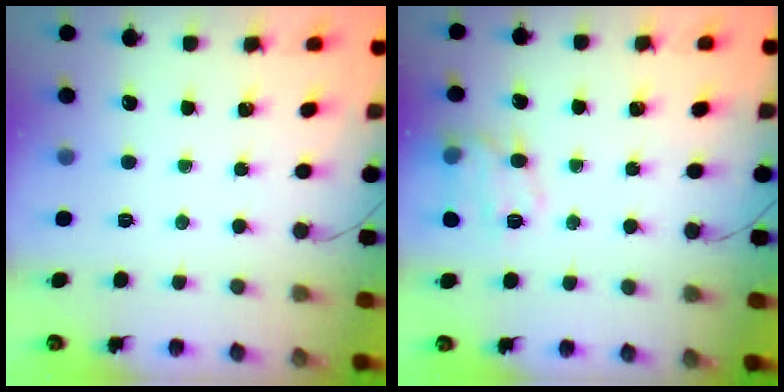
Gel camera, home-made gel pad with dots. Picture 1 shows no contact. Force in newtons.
{"total": 12.0, "press": 12.0, "slide": 0.3}